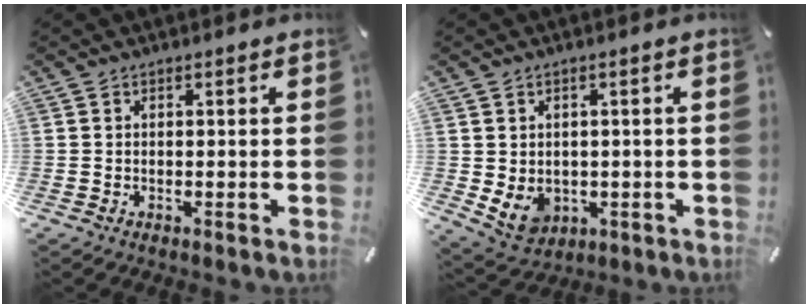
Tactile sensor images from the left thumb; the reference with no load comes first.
{"total": 5.9, "force": [-0.2, 5.2, 2.7], "torque": [-0.054, -0.008, -0.006]}